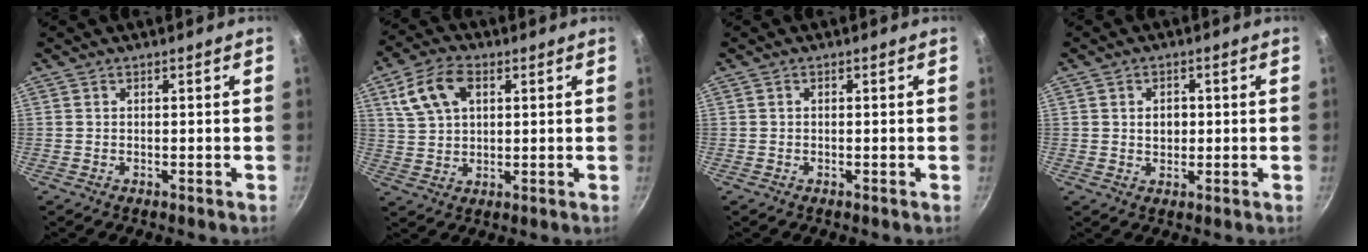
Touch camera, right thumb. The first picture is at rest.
{"total": 9.8, "force": [3.8, 6.0, 6.8], "torque": [-0.127, 0.006, 0.072]}
{"total": 0.0}
{"total": 3.5, "force": [0.4, 2.7, 2.3], "torque": [-0.019, 0.000, 0.006]}